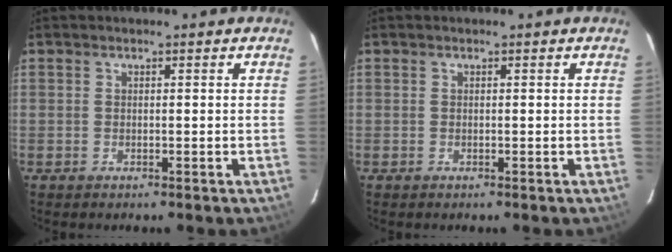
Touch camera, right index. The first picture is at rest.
{"total": 0.0}